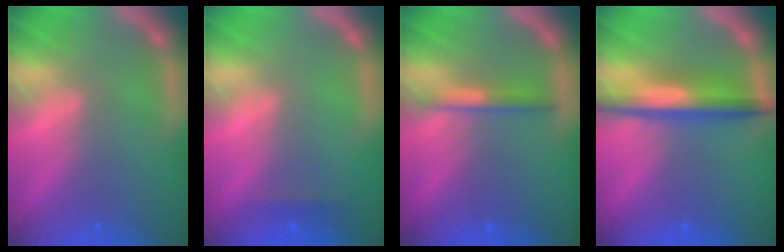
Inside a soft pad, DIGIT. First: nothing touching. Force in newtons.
{"total": 0.9}
{"total": 2.0}
{"total": 5.0}